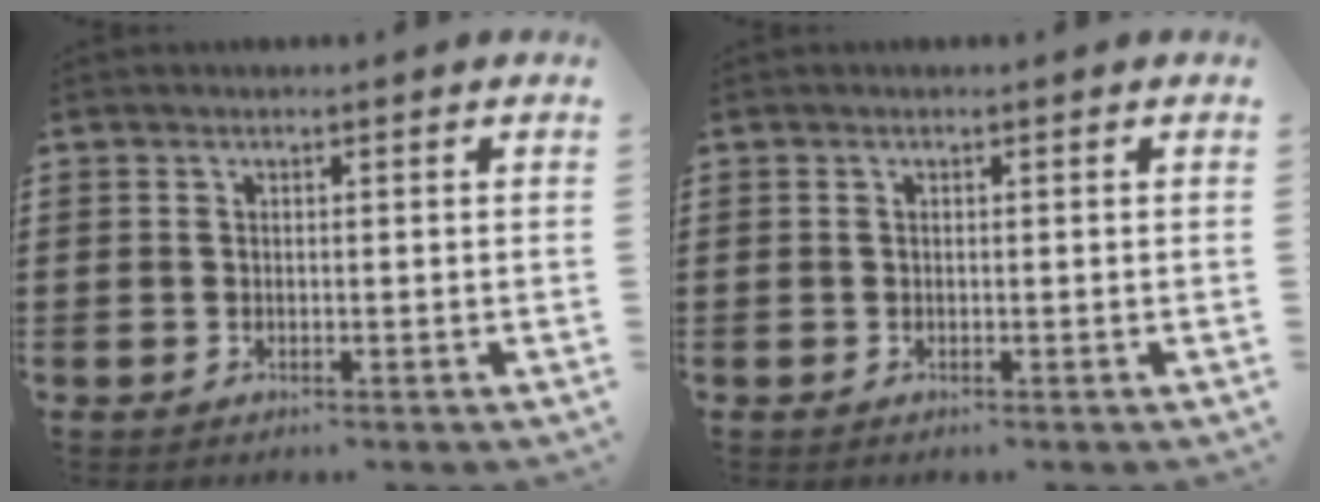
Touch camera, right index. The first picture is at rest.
{"total": 0.0}